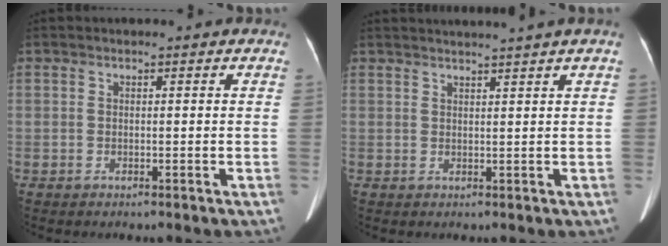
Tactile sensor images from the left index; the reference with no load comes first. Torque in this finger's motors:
{"motor_torque": [0.80, -1.34, 0.19, 0.10]}